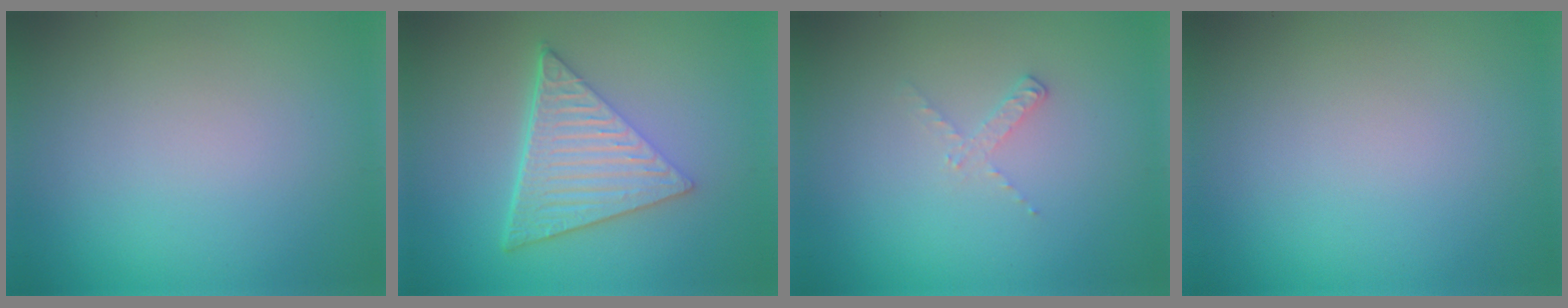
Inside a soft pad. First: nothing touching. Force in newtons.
{"total": 6.9, "press": 4.6, "slide": 5.1}
{"total": 1.1, "press": 1.1, "slide": 0.2}
{"total": 0.0}